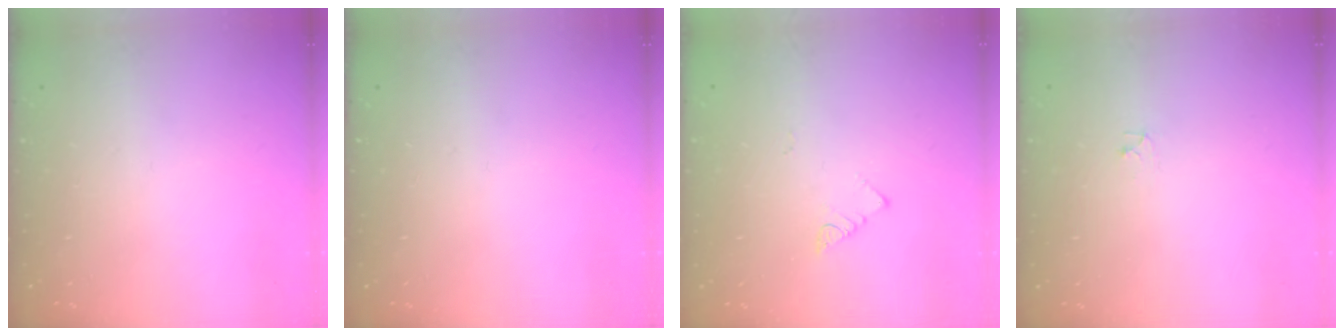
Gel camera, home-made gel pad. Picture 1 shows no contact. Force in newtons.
{"total": 0.0}
{"total": 2.7, "press": 2.7, "slide": 0.4}
{"total": 2.8, "press": 2.7, "slide": 0.4}